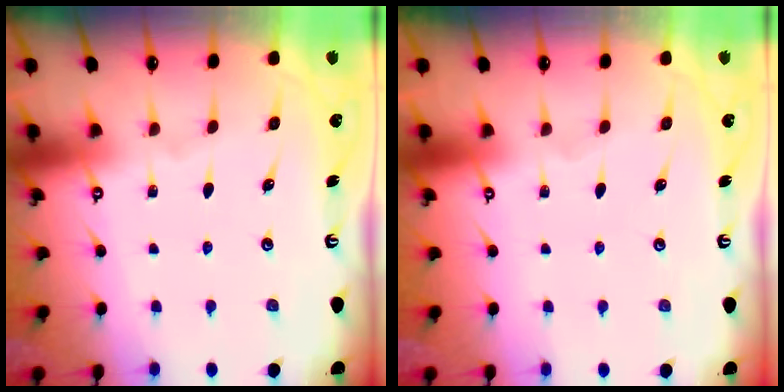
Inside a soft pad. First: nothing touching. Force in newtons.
{"total": 0.0}